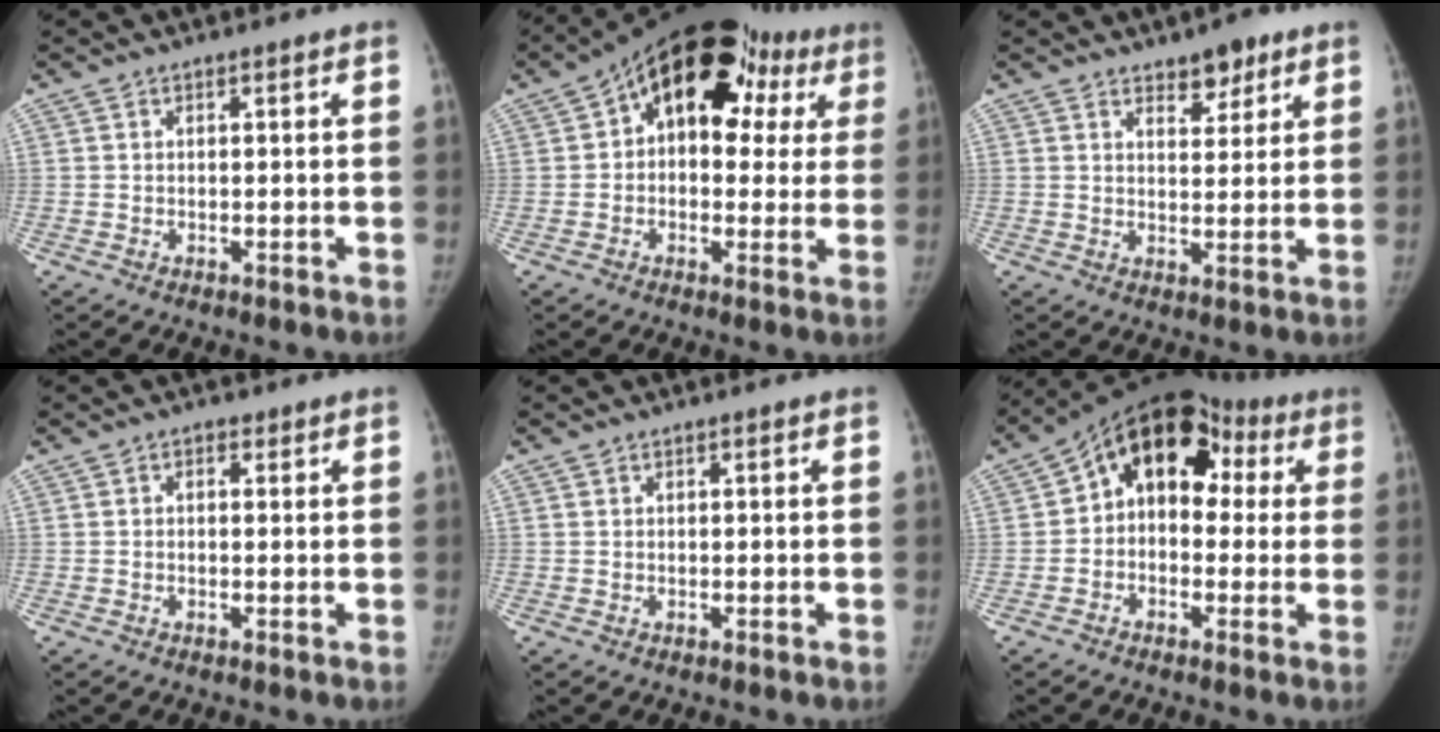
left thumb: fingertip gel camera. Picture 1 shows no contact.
{"total": 19.3, "force": [6.8, 12.2, 13.4], "torque": [-0.135, 0.039, 0.087]}
{"total": 5.2, "force": [3.5, 2.6, 2.8], "torque": [-0.012, -0.023, 0.053]}
{"total": 1.3, "force": [0.5, 1.0, 0.6], "torque": [0.000, 0.002, 0.002]}
{"total": 0.0}
{"total": 14.2, "force": [2.7, 10.1, 9.6], "torque": [-0.088, 0.047, 0.026]}